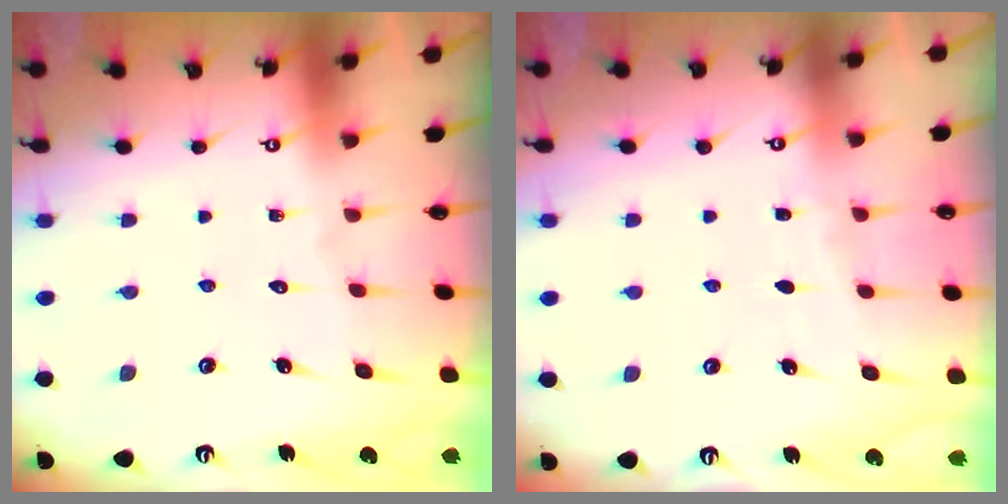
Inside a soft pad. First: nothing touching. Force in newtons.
{"total": 2.3, "press": 2.3, "slide": 0.3}